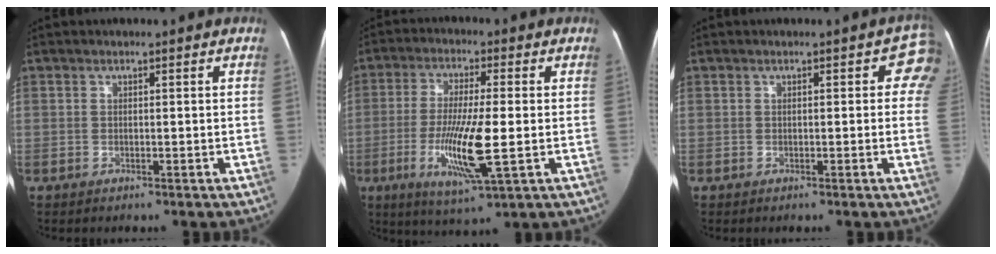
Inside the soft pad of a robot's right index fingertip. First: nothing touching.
{"total": 11.5, "force": [-2.3, 1.0, 11.2], "torque": [-0.218, -0.022, -0.042]}
{"total": 3.4, "force": [1.4, 2.0, 2.3], "torque": [-0.002, 0.002, 0.001]}